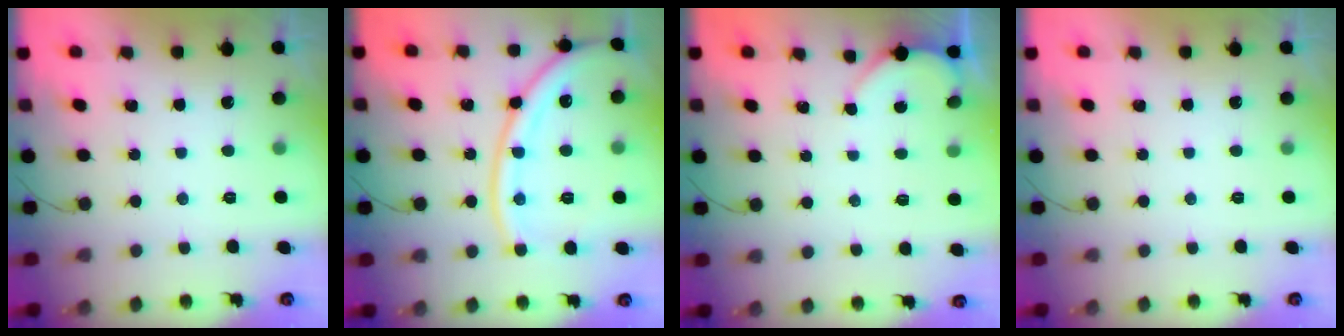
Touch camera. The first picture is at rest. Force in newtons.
{"total": 16.8, "press": 16.7, "slide": 2.0}
{"total": 2.0, "press": 2.0, "slide": 0.2}
{"total": 0.0}